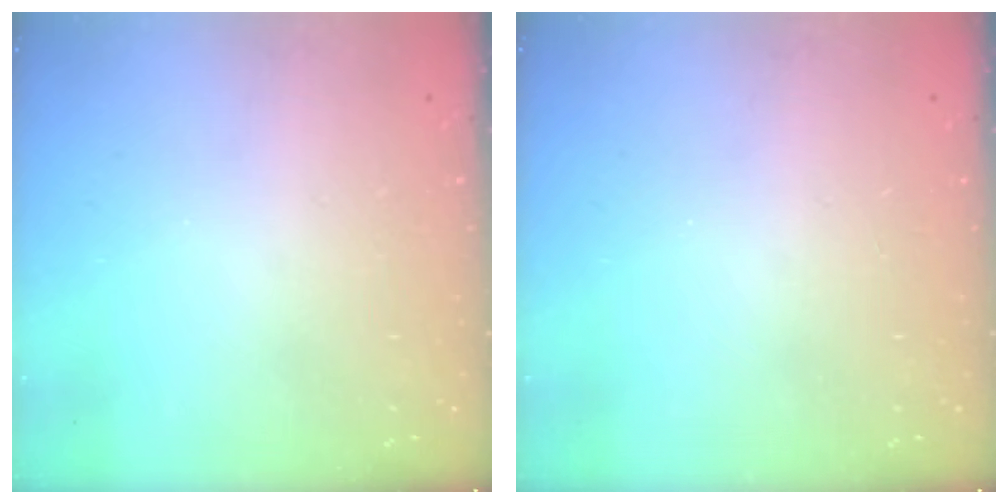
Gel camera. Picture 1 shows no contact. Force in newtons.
{"total": 0.0}